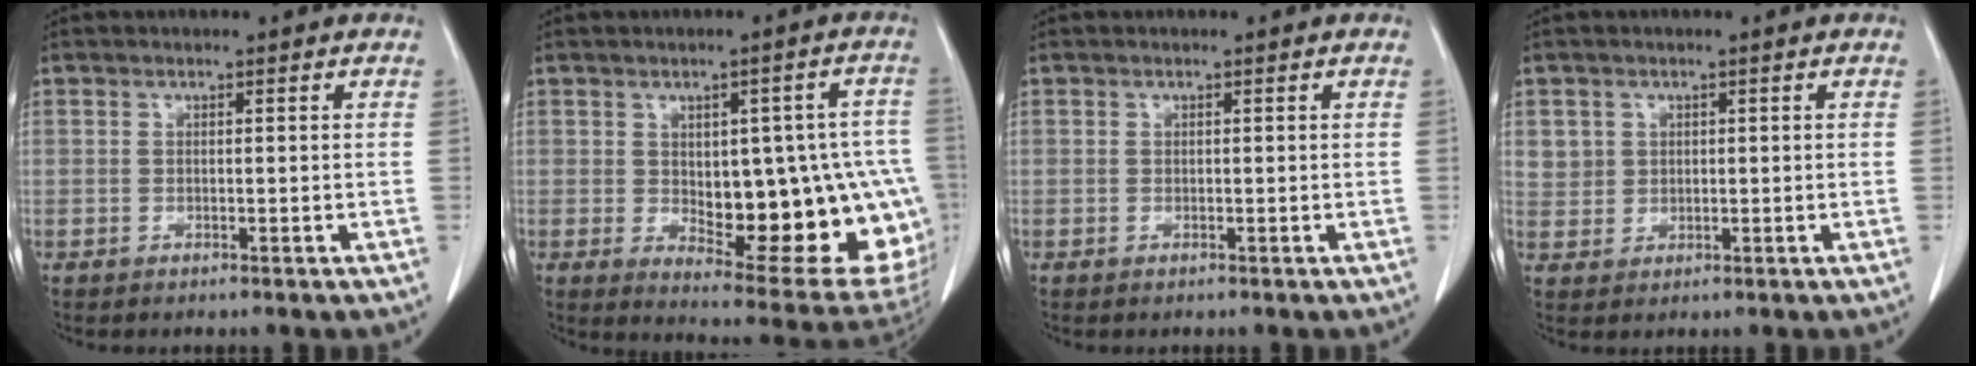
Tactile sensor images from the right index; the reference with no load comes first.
{"total": 21.7, "force": [-2.9, 8.1, 19.9], "torque": [-0.178, 0.017, -0.005]}
{"total": 0.0}
{"total": 3.1, "force": [1.1, 2.8, 0.3], "torque": [0.008, 0.001, 0.022]}